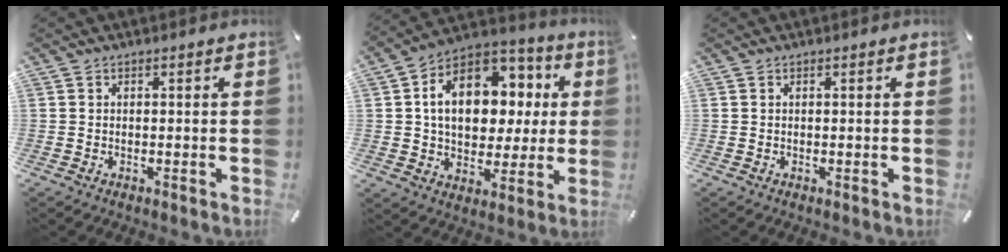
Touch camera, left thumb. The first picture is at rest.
{"total": 16.7, "force": [3.1, 12.5, 10.6], "torque": [-0.173, -0.011, 0.058]}
{"total": 0.0}